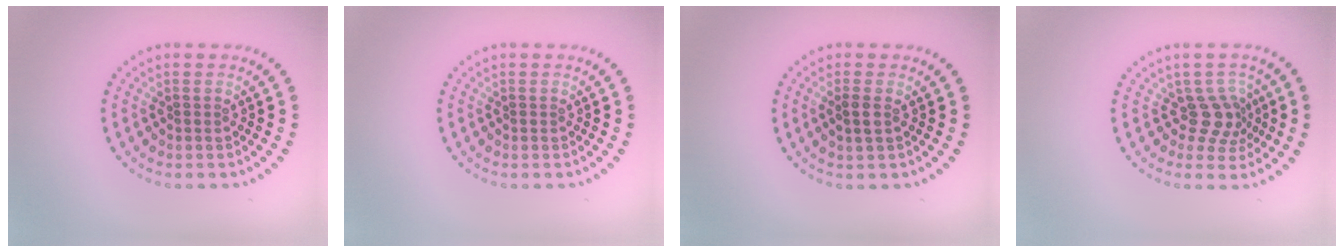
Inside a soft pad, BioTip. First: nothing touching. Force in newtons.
{"total": 0.0}
{"total": 1.2, "press": 1.2, "slide": 0.3}
{"total": 2.8, "press": 2.0, "slide": 1.9}